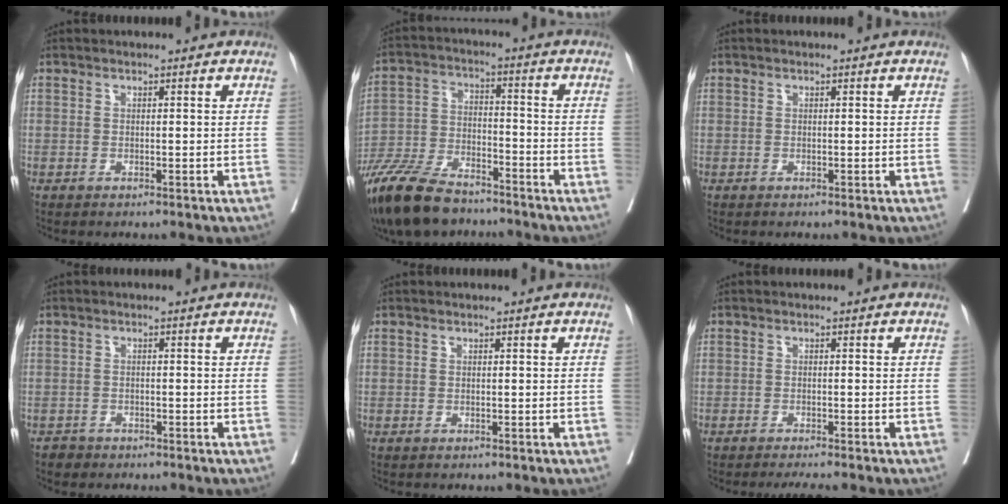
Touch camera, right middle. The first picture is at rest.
{"total": 16.2, "force": [-13.2, 4.9, 8.1], "torque": [-0.171, -0.031, -0.234]}
{"total": 0.0}
{"total": 1.3, "force": [-1.0, 0.8, -0.1], "torque": [-0.003, 0.002, -0.018]}
{"total": 0.0}
{"total": 2.5, "force": [-2.2, -0.3, 1.1], "torque": [-0.014, -0.006, -0.035]}